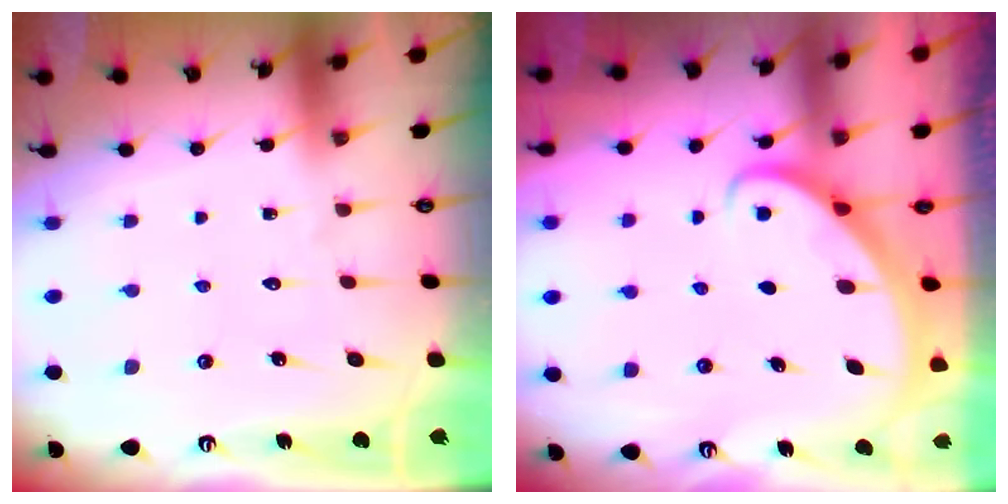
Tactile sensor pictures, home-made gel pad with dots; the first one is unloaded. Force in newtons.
{"total": 2.9, "press": 2.9, "slide": 0.2}